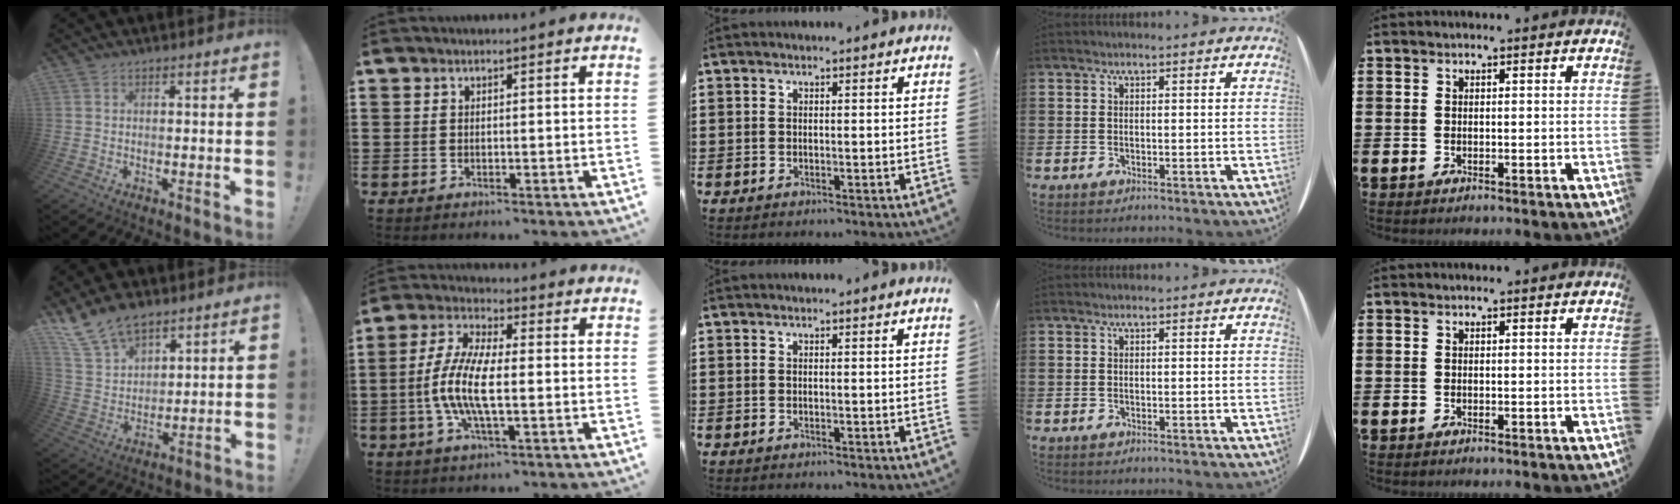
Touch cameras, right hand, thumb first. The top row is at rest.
{"thumb": {"total": 12.9, "force": [9.9, 6.8, 4.7], "torque": [-0.103, -0.056, 0.194]}, "index": {"total": 9.2, "force": [-1.7, 2.6, 8.6], "torque": [-0.194, -0.015, -0.039]}}